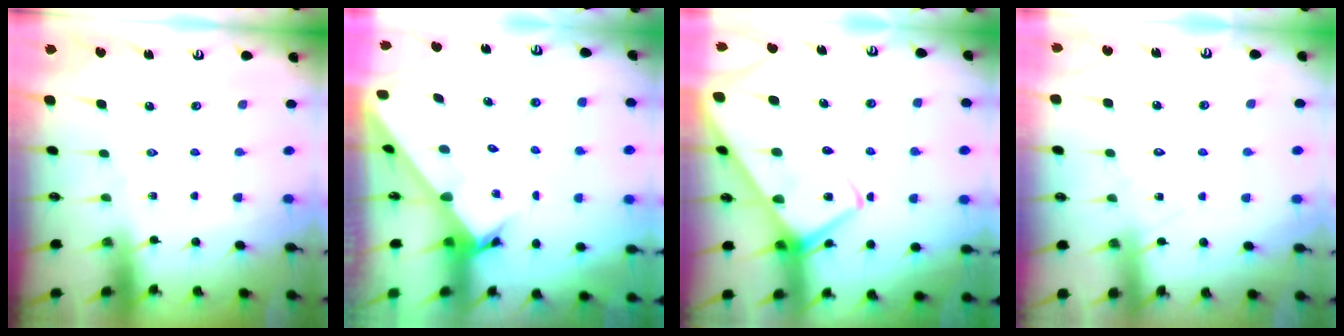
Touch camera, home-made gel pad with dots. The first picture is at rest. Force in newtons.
{"total": 2.9, "press": 2.9, "slide": 0.2}
{"total": 16.2, "press": 16.1, "slide": 1.6}
{"total": 7.8, "press": 7.8, "slide": 0.5}